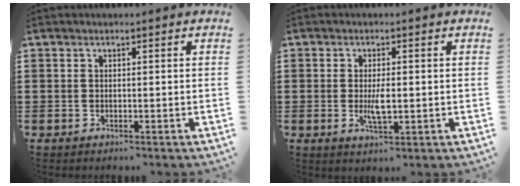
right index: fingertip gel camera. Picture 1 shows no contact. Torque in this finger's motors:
{"motor_torque": [1.20, 0.94, 0.47, 0.12]}